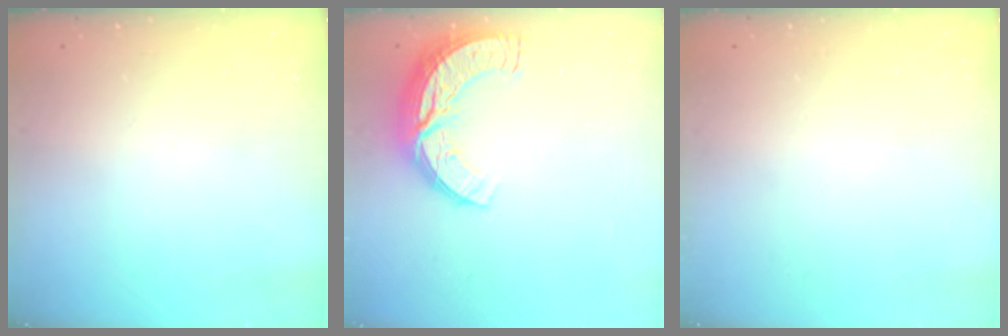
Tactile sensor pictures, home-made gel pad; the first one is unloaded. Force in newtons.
{"total": 11.6, "press": 11.5, "slide": 1.0}
{"total": 0.0}